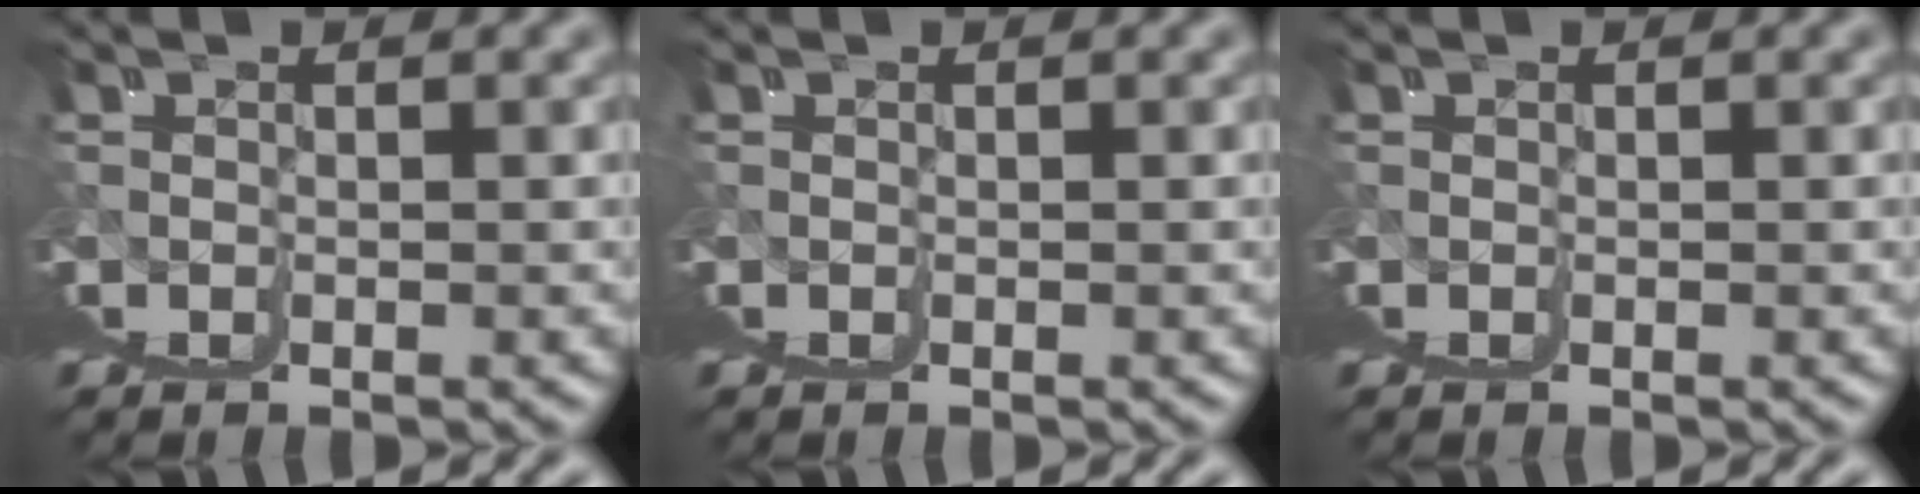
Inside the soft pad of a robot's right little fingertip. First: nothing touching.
{"total": 0.0}
{"total": 0.0}